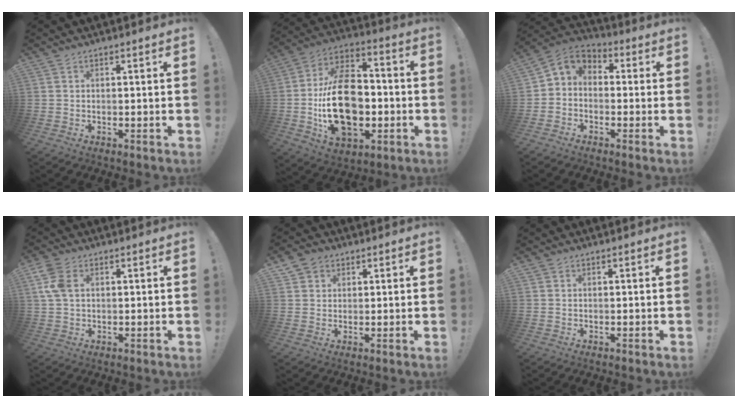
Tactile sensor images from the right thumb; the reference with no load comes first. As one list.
[{"total": 24.5, "force": [-3.6, 16.3, 18.0], "torque": [-0.321, 0.018, -0.050]}, {"total": 5.3, "force": [-1.1, 4.7, 2.1], "torque": [-0.043, 0.011, -0.016]}, {"total": 7.0, "force": [2.3, 4.7, 4.7], "torque": [-0.102, 0.005, 0.045]}, {"total": 4.2, "force": [2.2, 3.5, 0.8], "torque": [-0.011, -0.007, 0.042]}, {"total": 0.8, "force": [0.6, 0.5, 0.0], "torque": [0.000, -0.001, 0.011]}]